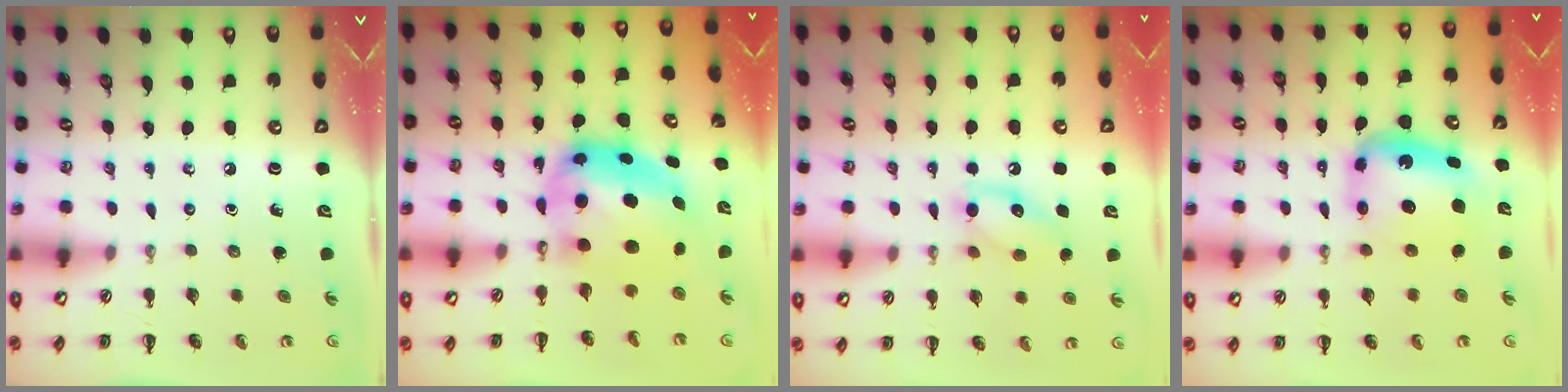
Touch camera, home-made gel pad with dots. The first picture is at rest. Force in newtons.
{"total": 8.6, "press": 8.4, "slide": 2.1}
{"total": 12.0, "press": 11.9, "slide": 1.2}
{"total": 6.3, "press": 6.1, "slide": 1.6}